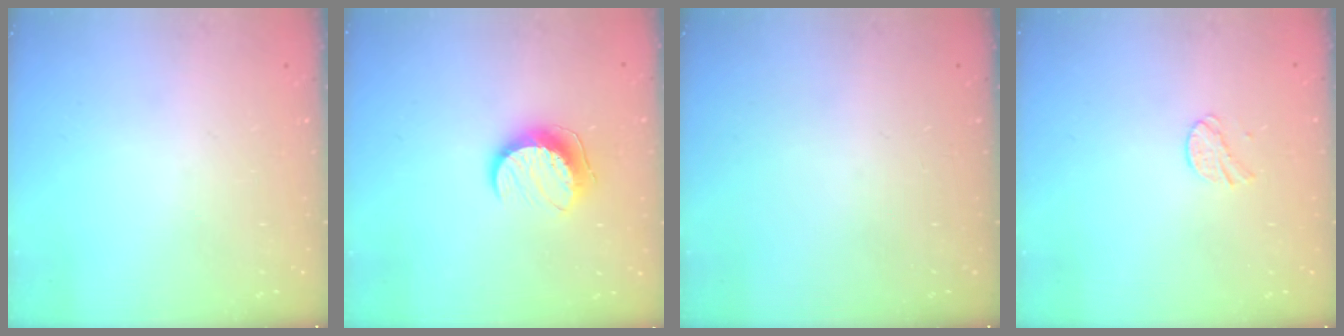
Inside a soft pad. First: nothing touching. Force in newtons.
{"total": 10.3, "press": 10.3, "slide": 0.3}
{"total": 0.0}
{"total": 5.6, "press": 5.6, "slide": 0.3}